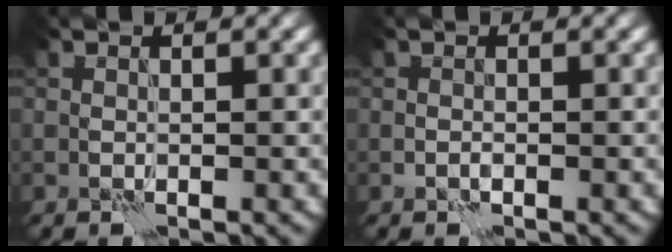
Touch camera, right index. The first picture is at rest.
{"total": 0.6, "force": [-0.3, 0.4, 0.4], "torque": [-0.009, 0.001, -0.006]}